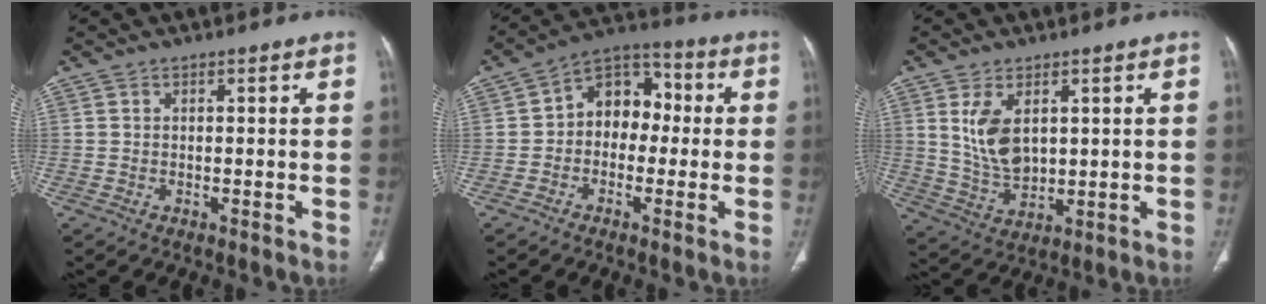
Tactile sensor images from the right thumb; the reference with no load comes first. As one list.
[{"total": 10.2, "force": [-0.1, 7.7, 6.7], "torque": [-0.060, 0.040, -0.020]}, {"total": 8.9, "force": [2.5, 5.3, 6.6], "torque": [-0.116, -0.016, 0.065]}]